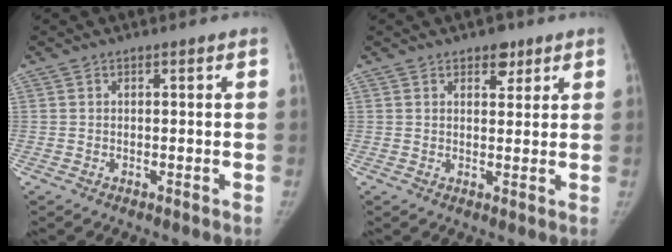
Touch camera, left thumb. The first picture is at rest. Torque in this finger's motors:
{"motor_torque": [0.20, -0.06, 0.37, -0.44, 0.08]}